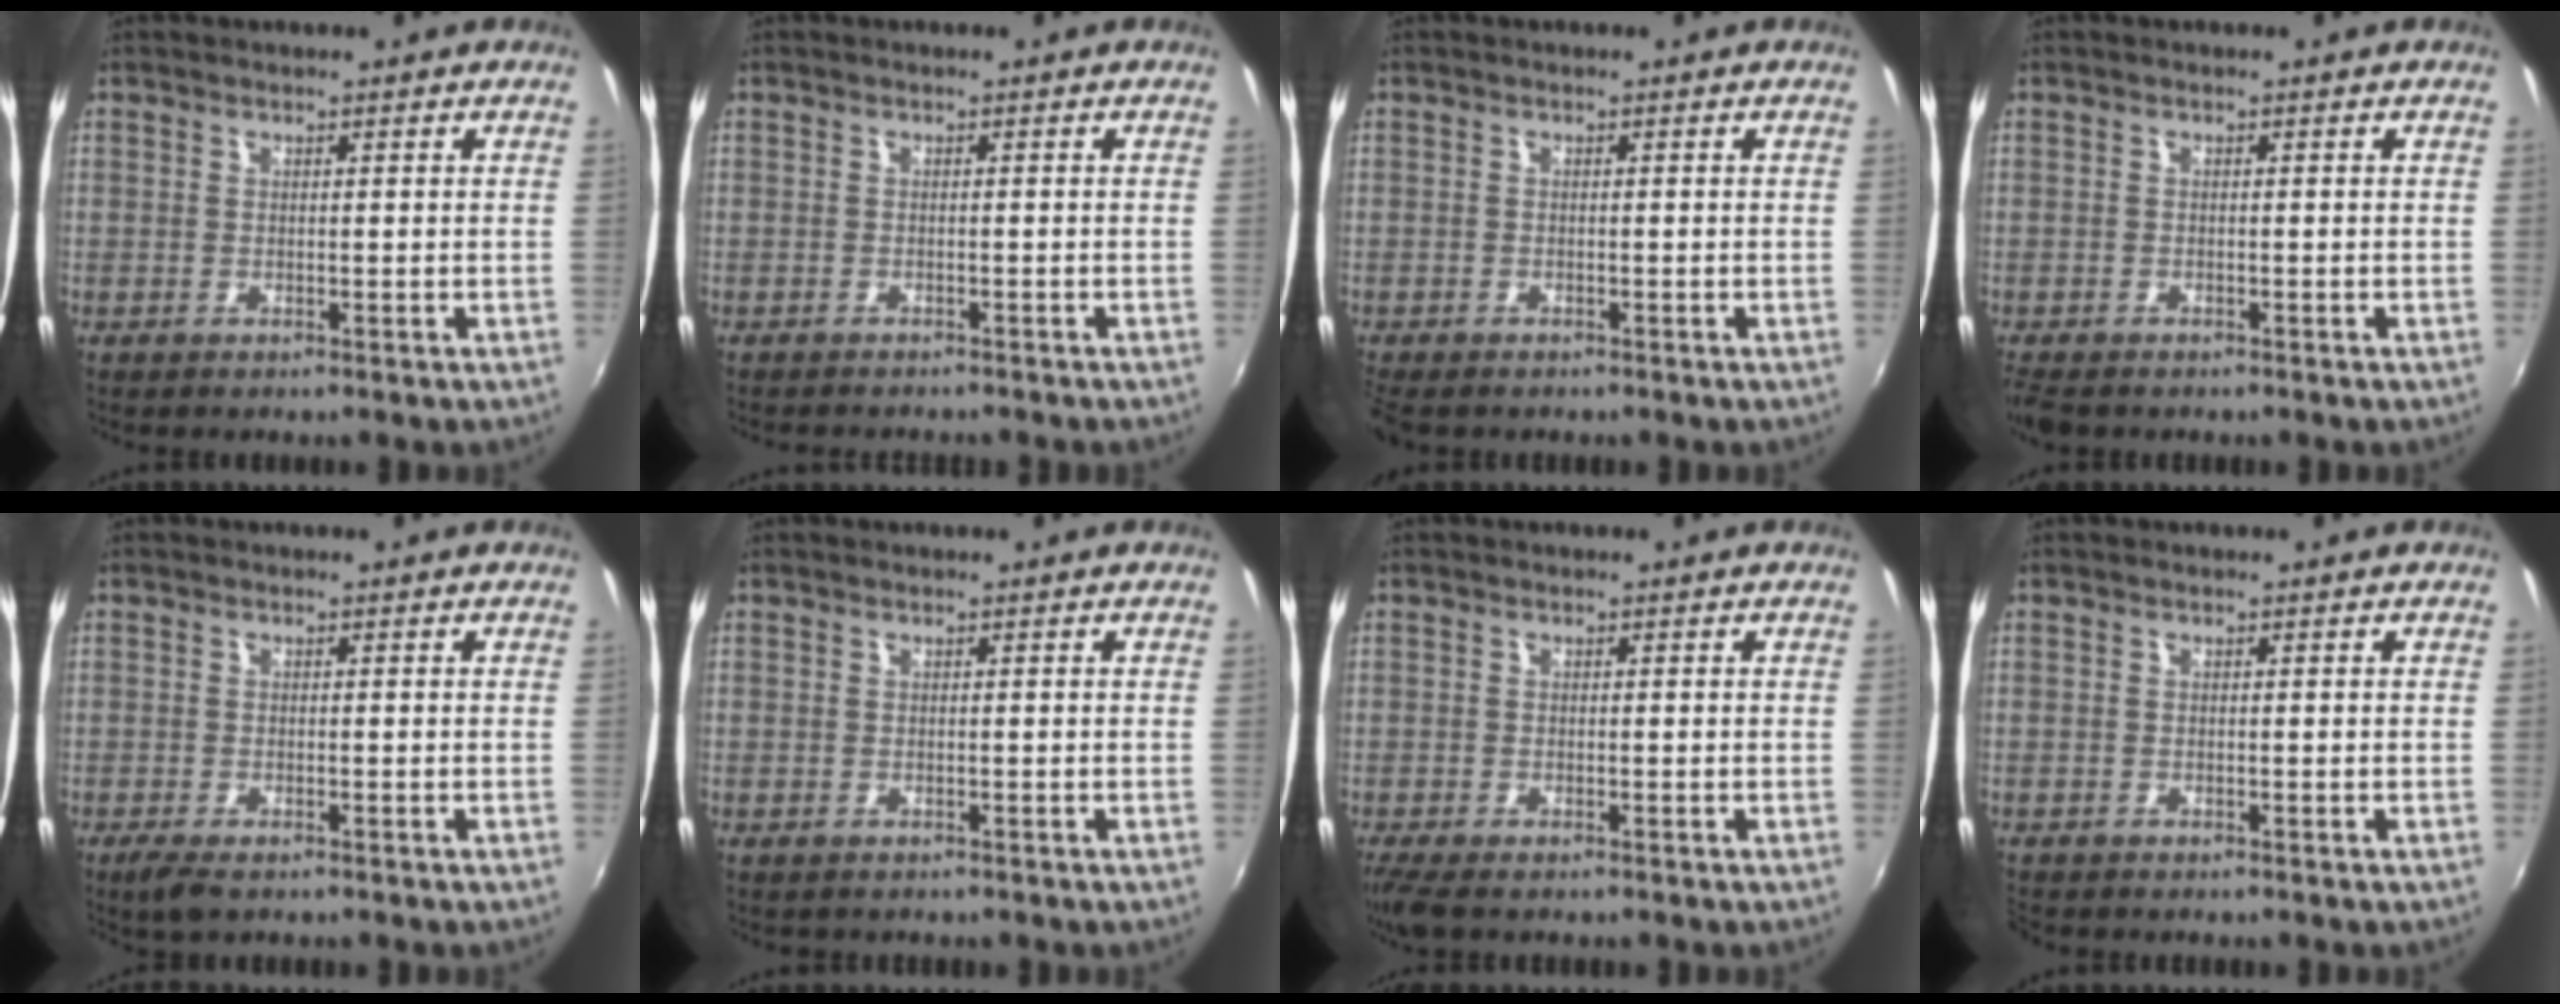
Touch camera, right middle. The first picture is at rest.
{"total": 2.9, "force": [-2.7, 0.6, 0.8], "torque": [-0.023, -0.012, -0.042]}
{"total": 3.0, "force": [-2.4, 1.2, 1.3], "torque": [-0.033, -0.016, -0.042]}
{"total": 4.1, "force": [-3.2, 1.5, 1.9], "torque": [-0.048, -0.021, -0.059]}
{"total": 3.4, "force": [-2.3, 1.2, 2.2], "torque": [-0.050, -0.013, -0.043]}
{"total": 0.0}
{"total": 4.4, "force": [-3.3, 1.2, 2.7], "torque": [-0.062, -0.022, -0.060]}
{"total": 0.8, "force": [-0.7, 0.3, 0.1], "torque": [-0.004, -0.003, -0.015]}